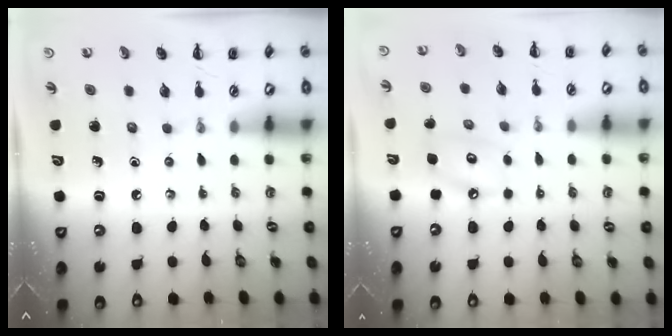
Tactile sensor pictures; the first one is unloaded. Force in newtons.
{"total": 6.9, "press": 6.8, "slide": 0.7}